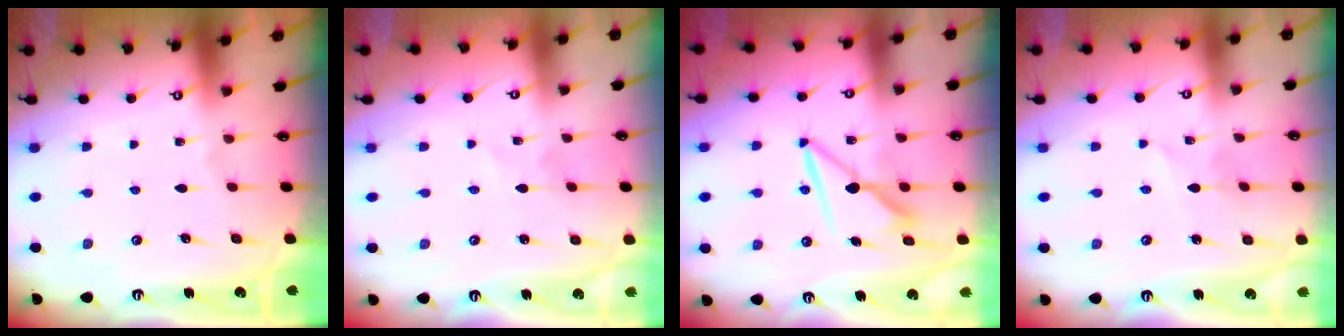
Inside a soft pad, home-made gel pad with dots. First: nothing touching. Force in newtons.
{"total": 0.6, "press": 0.6, "slide": 0.1}
{"total": 7.5, "press": 7.5, "slide": 0.4}
{"total": 3.9, "press": 3.9, "slide": 0.3}